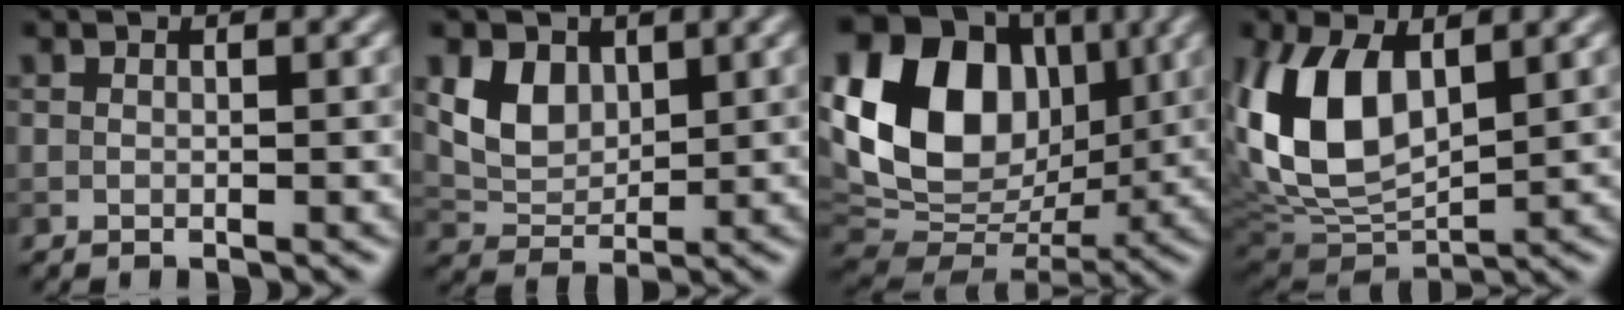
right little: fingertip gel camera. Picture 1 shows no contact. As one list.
[{"total": 4.1, "force": [1.8, 2.9, 2.3], "torque": [-0.051, -0.006, 0.037]}, {"total": 15.9, "force": [3.7, 11.8, 9.9], "torque": [-0.191, 0.026, 0.065]}, {"total": 10.5, "force": [2.3, 5.9, 8.4], "torque": [-0.199, 0.000, 0.040]}]